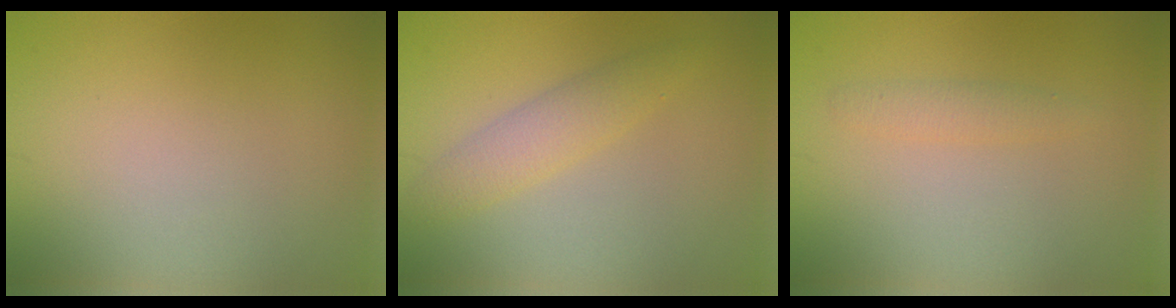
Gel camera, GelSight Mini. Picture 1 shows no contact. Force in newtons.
{"total": 2.7, "press": 2.7, "slide": 0.1}
{"total": 1.3, "press": 1.3, "slide": 0.0}